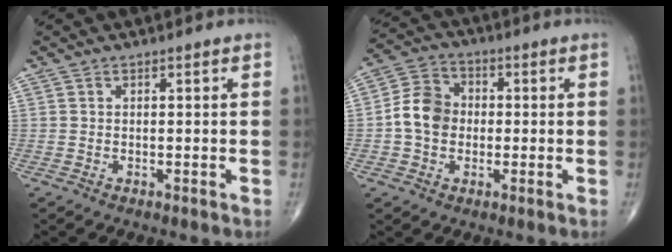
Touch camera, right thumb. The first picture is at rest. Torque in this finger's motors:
{"motor_torque": [0.65, 1.86, 0.81, -0.26, 0.28]}